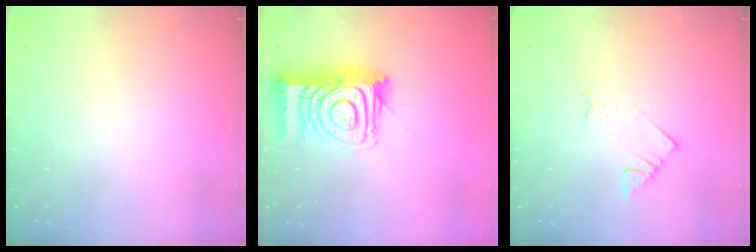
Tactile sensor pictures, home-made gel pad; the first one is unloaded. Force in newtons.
{"total": 15.4, "press": 15.3, "slide": 1.4}
{"total": 2.1, "press": 2.0, "slide": 0.5}